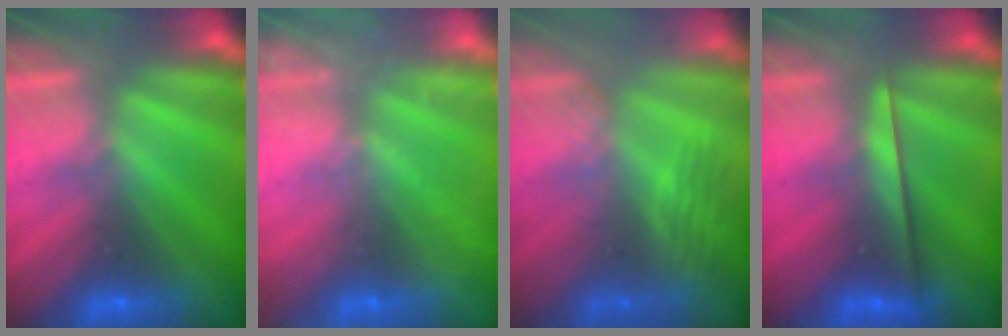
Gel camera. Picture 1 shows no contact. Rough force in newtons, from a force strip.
{"total": 2.2}
{"total": 2.7}
{"total": 2.3}